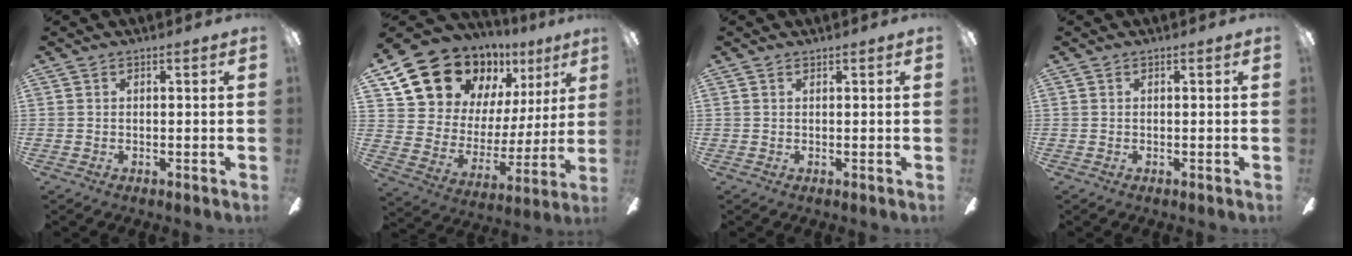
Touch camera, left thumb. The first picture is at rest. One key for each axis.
{"total": 17.9, "fx": 14.0, "fy": 9.6, "fz": 5.7, "tx": -0.125, "ty": -0.106, "tz": 0.267}
{"total": 0.5, "fx": 0.5, "fy": 0.2, "fz": -0.1, "tx": 0.001, "ty": -0.001, "tz": 0.009}
{"total": 0.0}